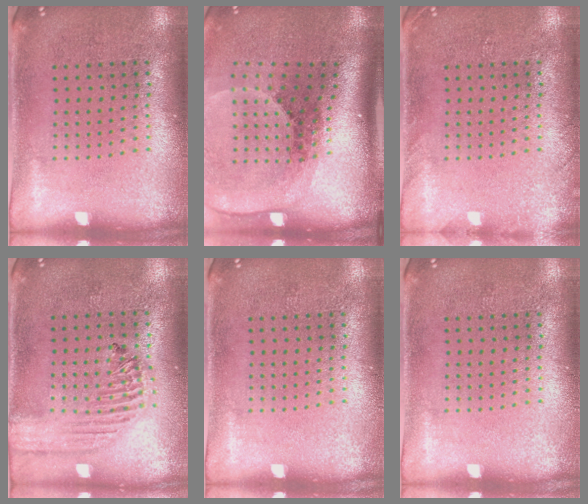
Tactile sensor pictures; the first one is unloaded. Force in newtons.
{"total": 2.8, "press": 1.9, "slide": 2.0}
{"total": 1.1, "press": 1.1, "slide": 0.1}
{"total": 1.8, "press": 1.7, "slide": 0.7}
{"total": 0.0}
{"total": 0.0}